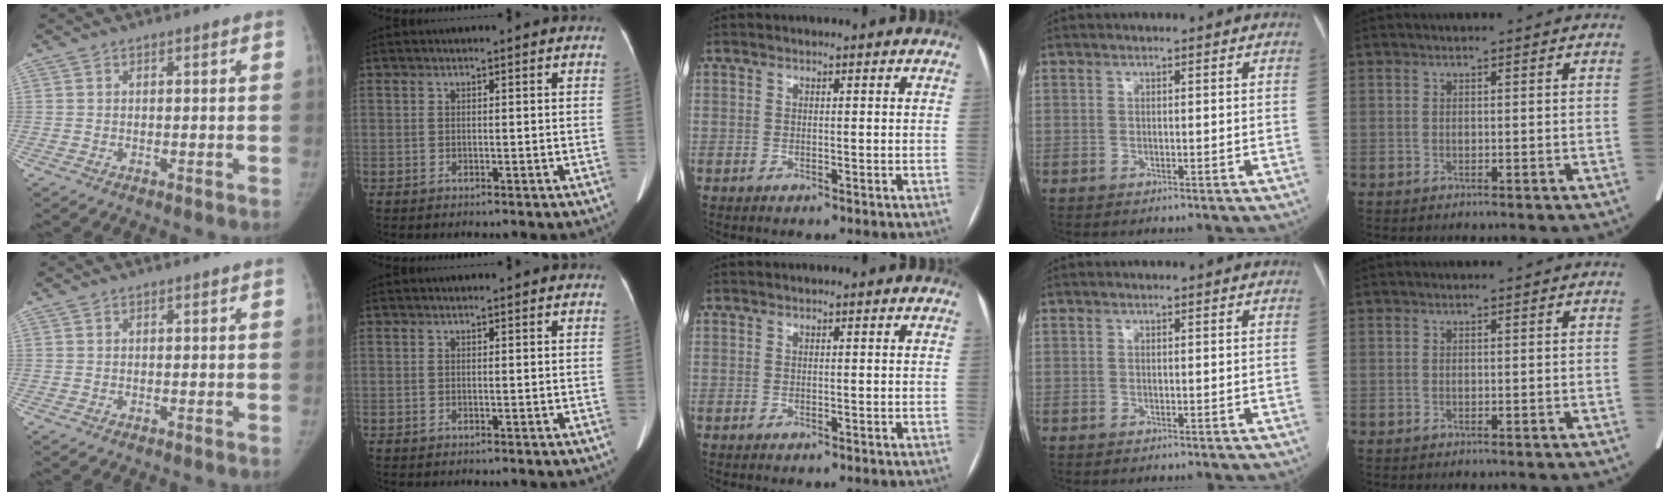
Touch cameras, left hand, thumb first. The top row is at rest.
{}